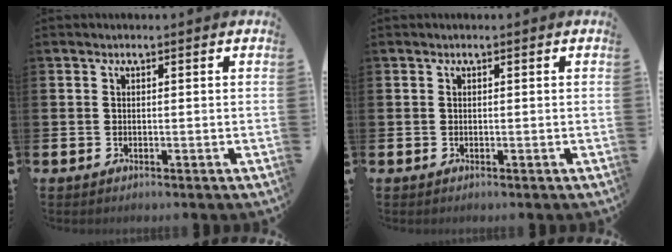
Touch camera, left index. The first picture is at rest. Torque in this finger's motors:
{"motor_torque": [-0.10, -0.04, 0.05, -0.01]}